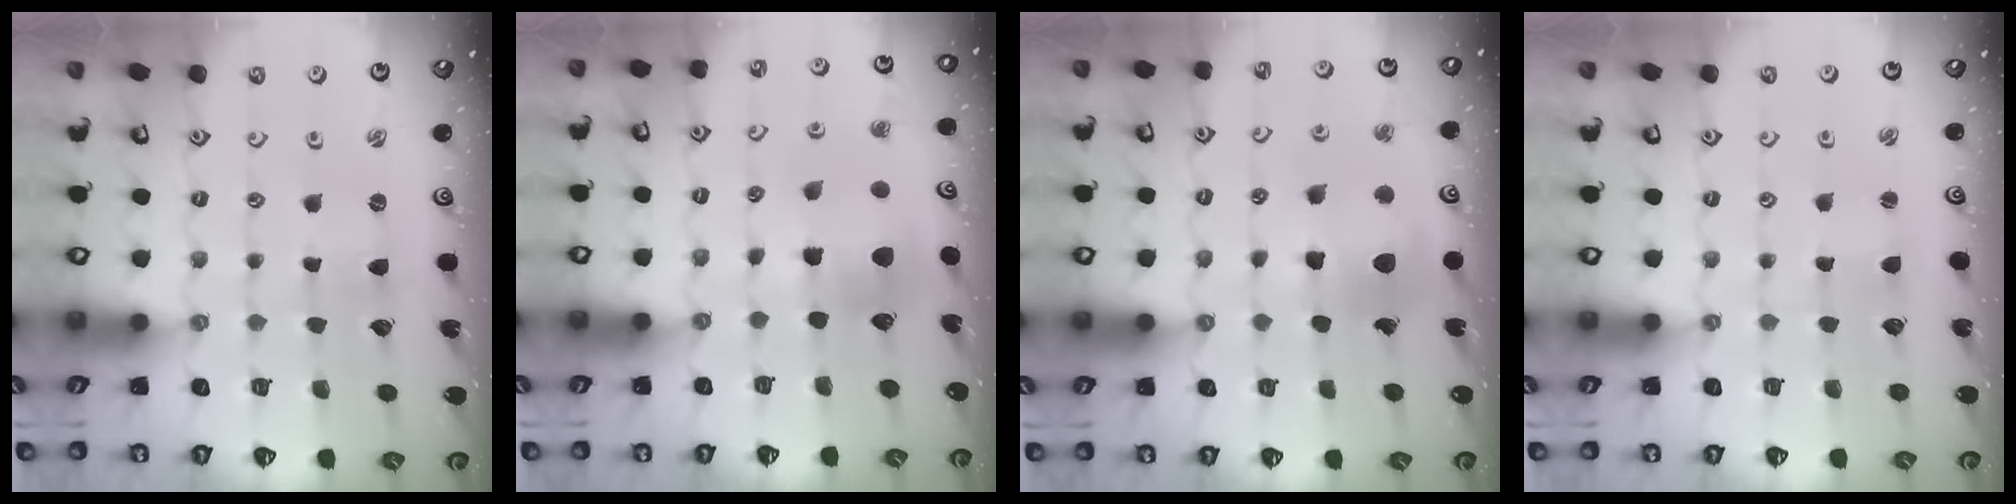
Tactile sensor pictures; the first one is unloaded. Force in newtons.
{"total": 8.9, "press": 8.8, "slide": 1.2}
{"total": 11.5, "press": 11.4, "slide": 1.3}
{"total": 1.4, "press": 1.4, "slide": 0.0}